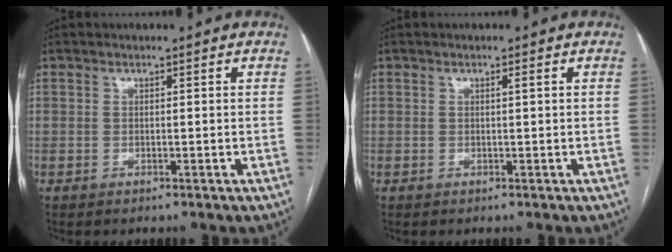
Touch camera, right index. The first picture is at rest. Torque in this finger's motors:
{"motor_torque": [0.17, 0.01, 0.01, 0.01]}